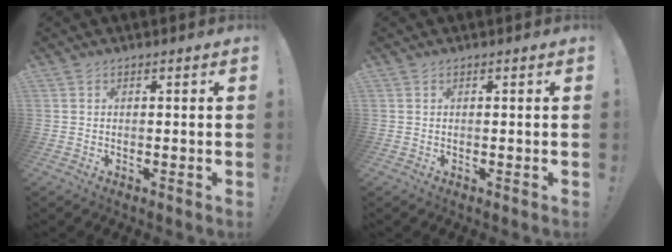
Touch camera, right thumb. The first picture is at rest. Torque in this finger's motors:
{"motor_torque": [-0.03, 0.03, 0.01, -0.03, 0.00]}